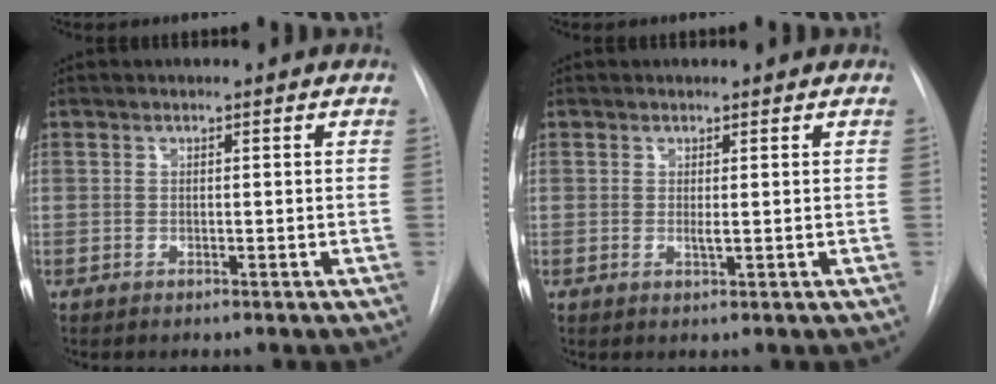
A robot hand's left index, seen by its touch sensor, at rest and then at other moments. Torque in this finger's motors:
{"motor_torque": [0.39, -0.04, -0.04, 0.00]}